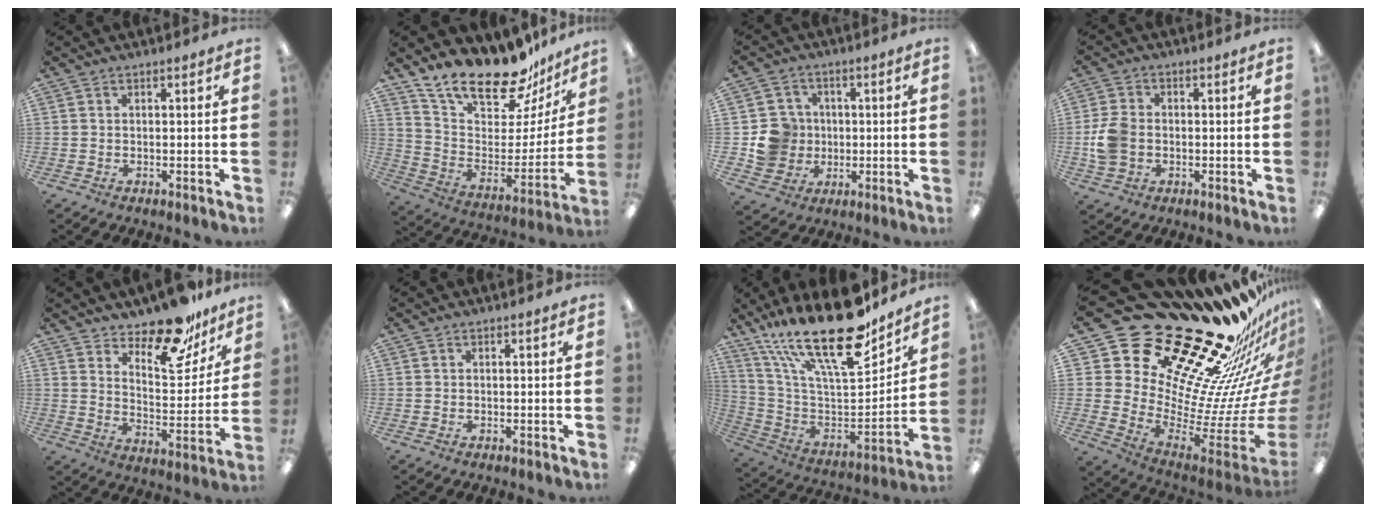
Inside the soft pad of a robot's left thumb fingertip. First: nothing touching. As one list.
[{"total": 21.1, "force": [18.0, 7.1, 8.4], "torque": [-0.139, -0.144, 0.313]}, {"total": 9.7, "force": [-0.6, 9.4, 2.1], "torque": [-0.051, 0.011, 0.001]}, {"total": 7.3, "force": [-0.9, 5.9, 4.2], "torque": [-0.085, 0.009, -0.015]}, {"total": 16.9, "force": [13.9, 6.3, 7.3], "torque": [-0.105, -0.101, 0.240]}, {"total": 0.0}, {"total": 26.9, "force": [18.8, 9.3, 16.8], "torque": [-0.293, -0.128, 0.320]}, {"total": 31.2, "force": [26.4, 11.4, 12.3], "torque": [-0.105, -0.277, 0.507]}]